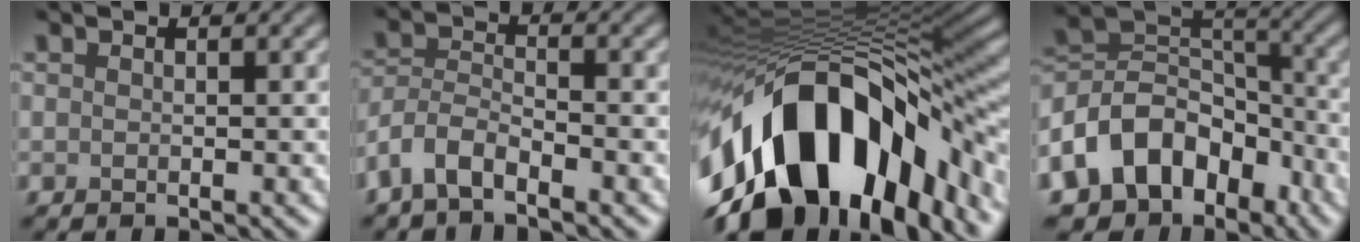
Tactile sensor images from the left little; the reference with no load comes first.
{"total": 3.7, "force": [-2.8, 1.3, 2.0], "torque": [-0.043, 0.001, -0.066]}
{"total": 16.6, "force": [-7.5, 8.8, 11.9], "torque": [-0.205, 0.013, -0.127]}
{"total": 10.8, "force": [-5.6, 7.8, 4.9], "torque": [-0.089, 0.006, -0.108]}